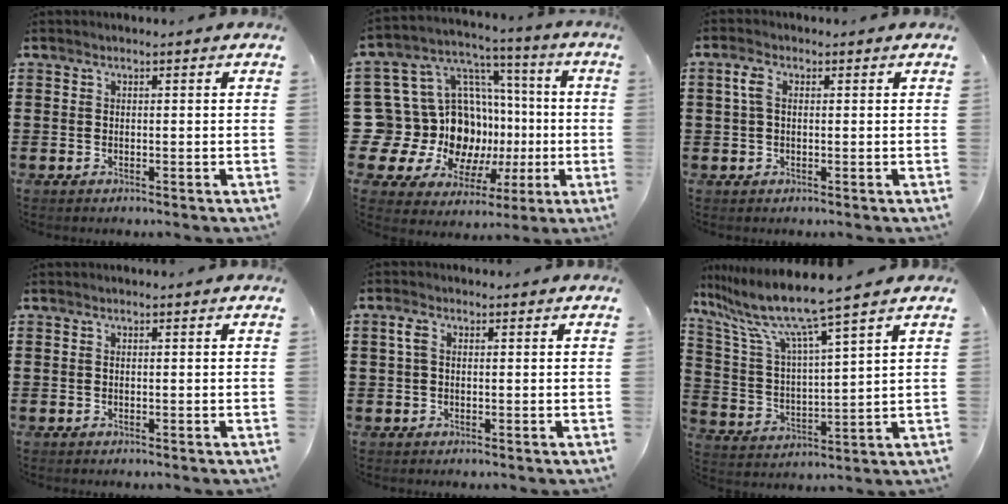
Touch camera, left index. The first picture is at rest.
{"total": 17.7, "force": [-2.2, 15.8, 7.7], "torque": [-0.193, -0.031, 0.006]}
{"total": 3.1, "force": [0.6, 1.6, 2.6], "torque": [-0.064, 0.006, 0.007]}
{"total": 0.0}
{"total": 2.5, "force": [0.4, 1.3, 2.1], "torque": [-0.052, 0.005, 0.003]}
{"total": 9.2, "force": [7.5, -0.2, 5.3], "torque": [-0.136, -0.047, 0.121]}